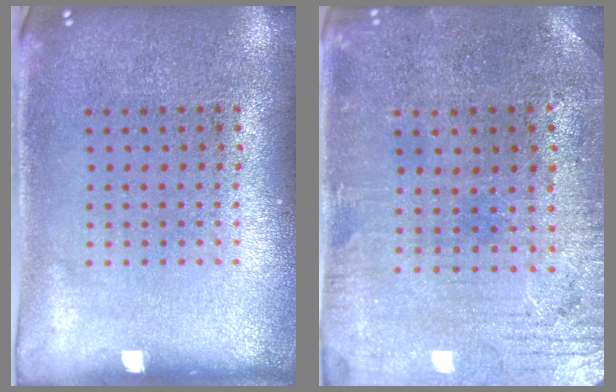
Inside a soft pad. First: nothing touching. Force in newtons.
{"total": 0.7, "press": 0.5, "slide": 0.5}